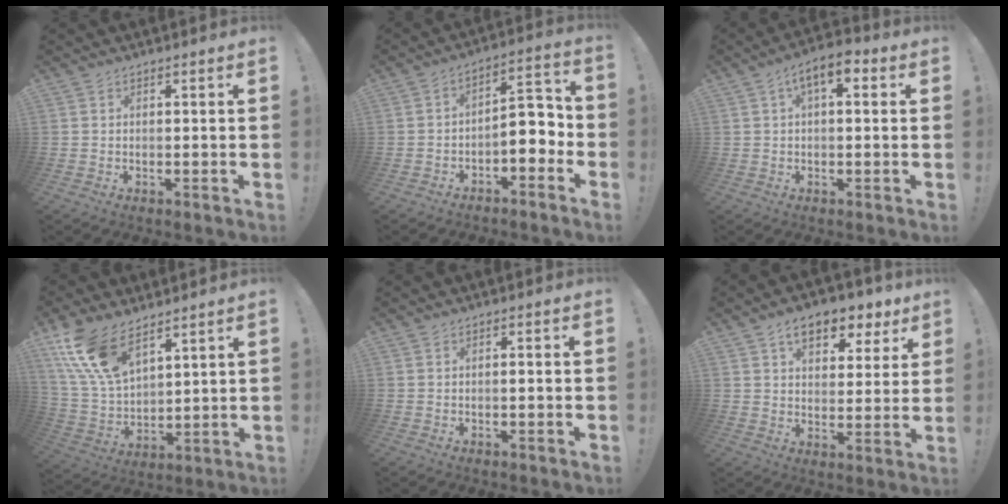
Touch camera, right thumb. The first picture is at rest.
{"total": 7.9, "force": [-3.0, 4.6, 5.7], "torque": [-0.067, 0.015, -0.051]}
{"total": 7.1, "force": [2.5, 2.9, 5.9], "torque": [-0.091, -0.006, 0.042]}
{"total": 15.1, "force": [10.1, 7.1, 8.6], "torque": [-0.200, -0.058, 0.194]}
{"total": 0.8, "force": [-0.4, -0.1, 0.6], "torque": [-0.012, 0.000, -0.008]}
{"total": 10.6, "force": [6.1, 5.8, 6.4], "torque": [-0.083, -0.035, 0.108]}